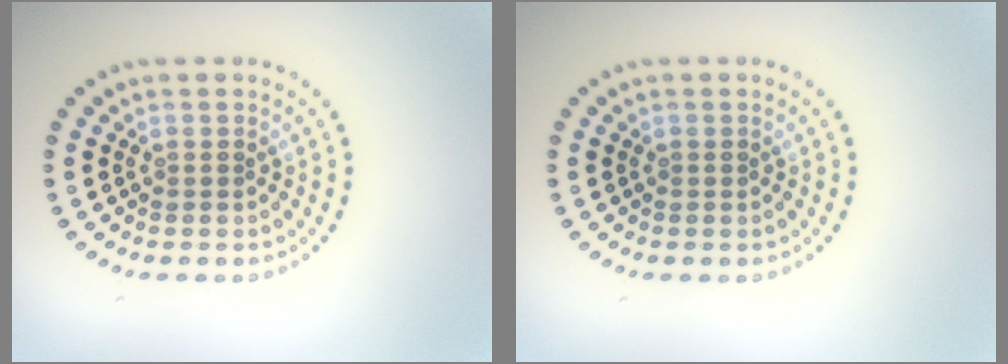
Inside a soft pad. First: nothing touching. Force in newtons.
{"total": 0.0}